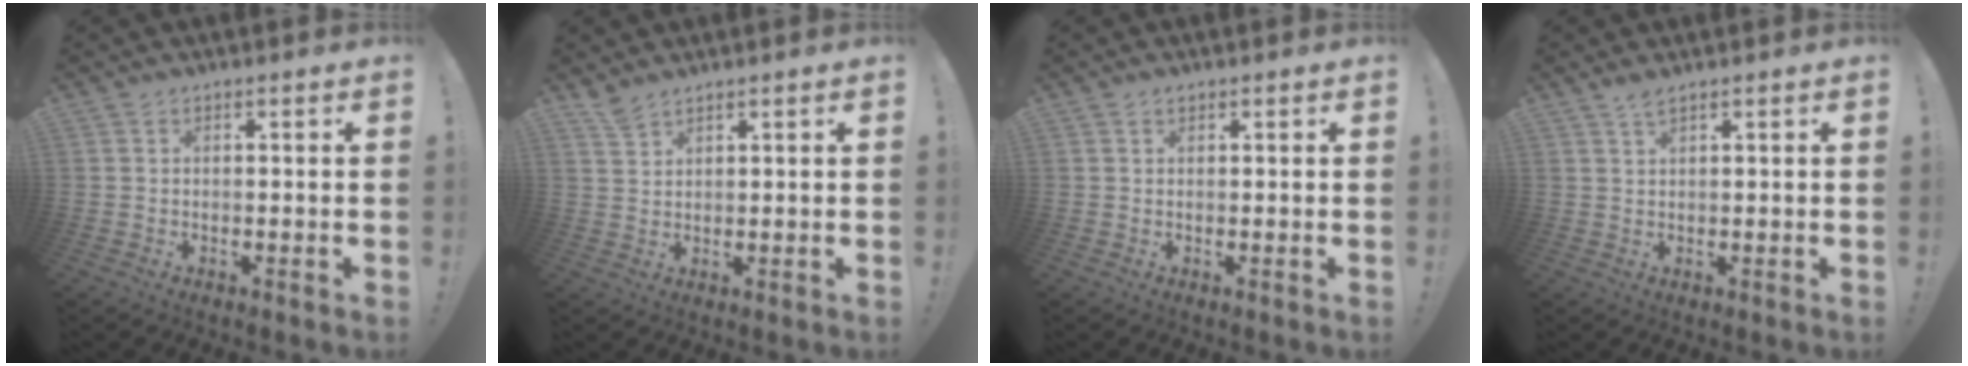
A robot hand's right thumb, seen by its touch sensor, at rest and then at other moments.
{"total": 3.7, "force": [3.2, 0.9, 1.5], "torque": [-0.022, -0.022, 0.058]}
{"total": 0.6, "force": [0.5, 0.3, 0.2], "torque": [-0.001, -0.002, 0.009]}
{"total": 2.0, "force": [1.5, 0.1, 1.3], "torque": [-0.028, -0.003, 0.026]}